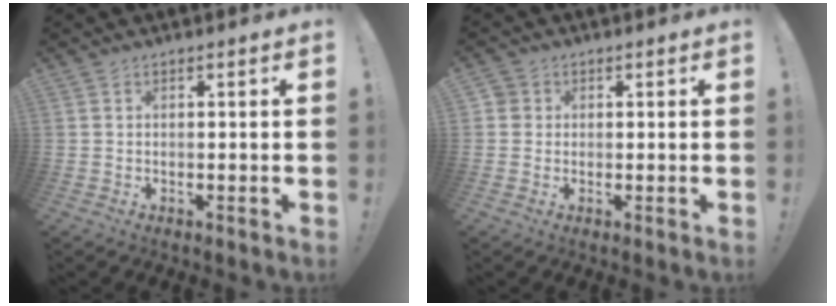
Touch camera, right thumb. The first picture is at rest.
{"total": 2.3, "force": [0.3, 2.2, 0.6], "torque": [-0.013, 0.006, 0.008]}